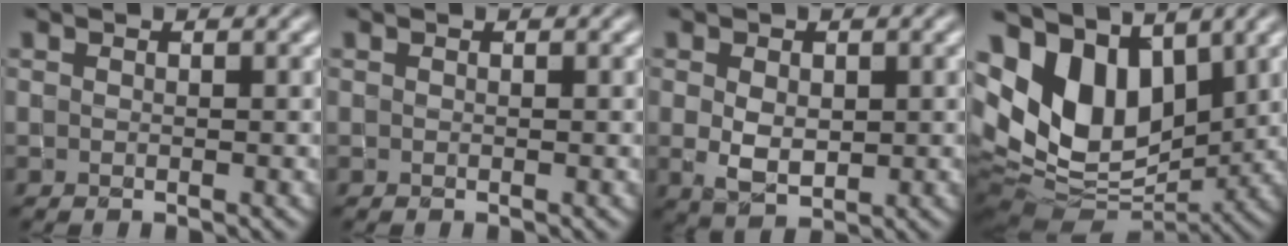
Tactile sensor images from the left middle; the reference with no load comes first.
{"total": 0.0}
{"total": 2.7, "force": [0.1, 2.0, 1.9], "torque": [-0.042, 0.001, 0.007]}
{"total": 11.2, "force": [3.5, 7.5, 7.6], "torque": [-0.171, 0.005, 0.062]}